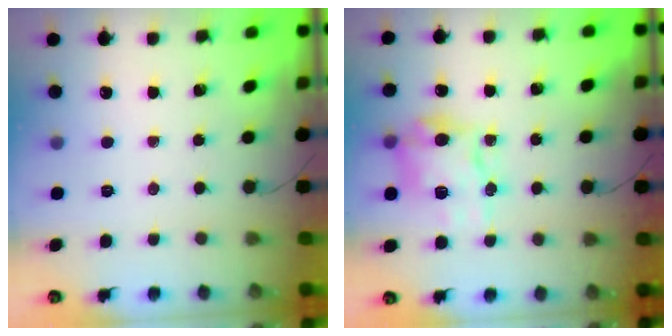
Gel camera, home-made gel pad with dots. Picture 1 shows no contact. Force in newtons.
{"total": 14.3, "press": 14.2, "slide": 0.6}